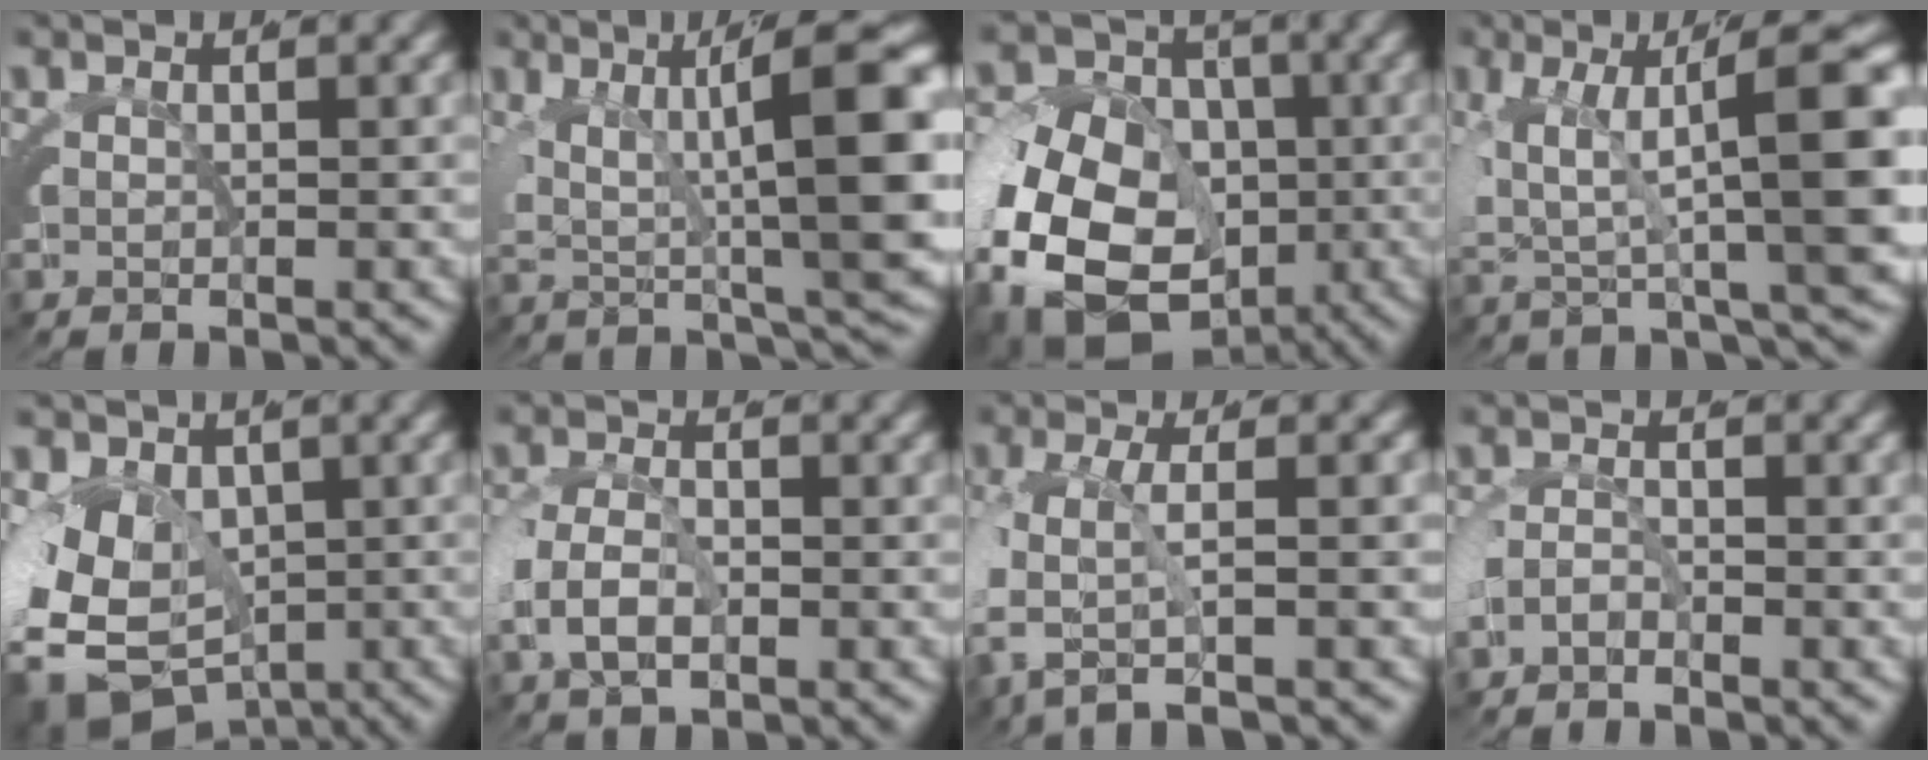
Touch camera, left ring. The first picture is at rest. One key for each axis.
{"total": 11.7, "fx": 1.4, "fy": 4.8, "fz": 10.5, "tx": -0.136, "ty": 0.000, "tz": 0.027}
{"total": 16.3, "fx": -6.2, "fy": 13.5, "fz": 6.6, "tx": -0.164, "ty": -0.072, "tz": -0.097}
{"total": 11.0, "fx": 0.0, "fy": 5.0, "fz": 9.8, "tx": -0.134, "ty": -0.002, "tz": 0.007}
{"total": 10.8, "fx": -4.2, "fy": 8.5, "fz": 5.1, "tx": -0.118, "ty": -0.058, "tz": -0.051}
{"total": 3.7, "fx": -1.4, "fy": 3.0, "fz": 1.7, "tx": -0.052, "ty": -0.008, "tz": -0.022}
{"total": 2.5, "fx": -1.3, "fy": 1.0, "fz": 1.9, "tx": -0.058, "ty": -0.010, "tz": -0.017}
{"total": 2.5, "fx": -1.8, "fy": 1.8, "fz": 0.0, "tx": -0.023, "ty": -0.009, "tz": -0.033}